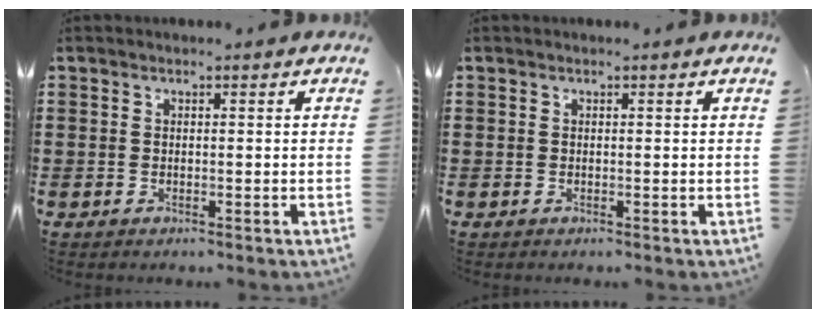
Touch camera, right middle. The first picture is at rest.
{"total": 0.0}